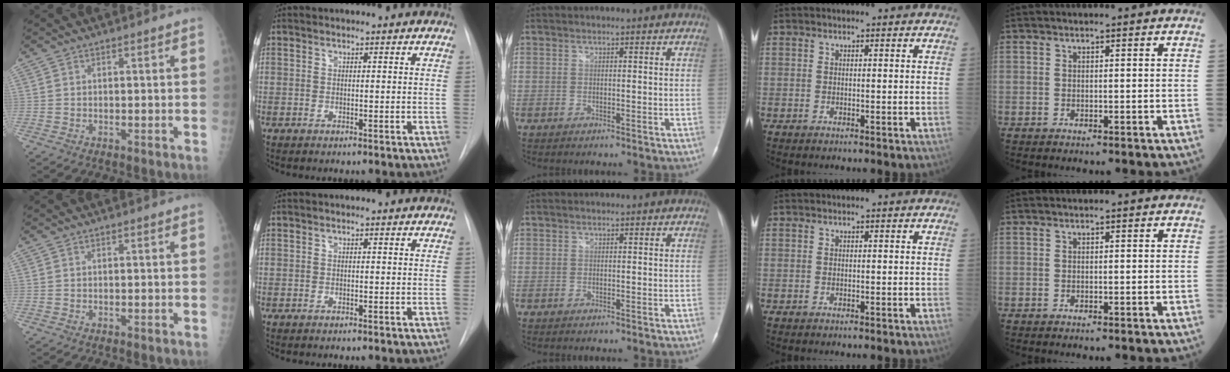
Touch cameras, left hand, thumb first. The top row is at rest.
{}